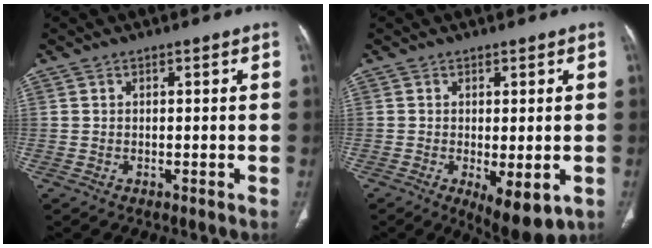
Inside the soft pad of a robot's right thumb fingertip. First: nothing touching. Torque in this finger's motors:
{"motor_torque": [-0.04, 0.21, 0.18, -0.11, 0.06]}